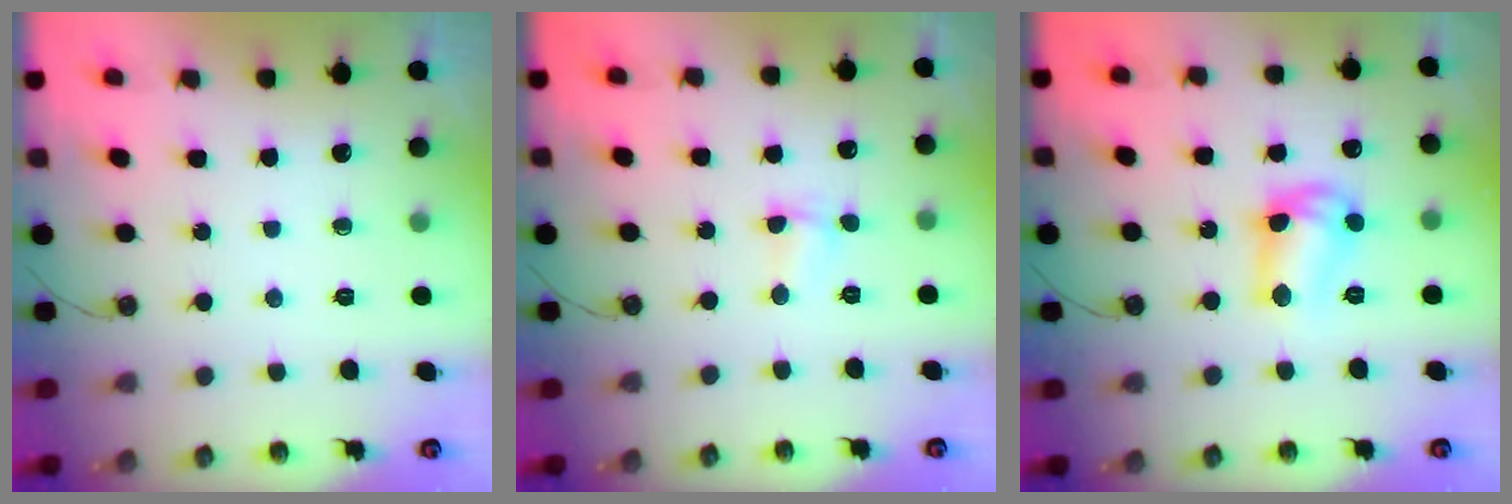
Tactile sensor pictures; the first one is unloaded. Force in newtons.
{"total": 2.4, "press": 2.4, "slide": 0.6}
{"total": 11.7, "press": 11.6, "slide": 0.7}